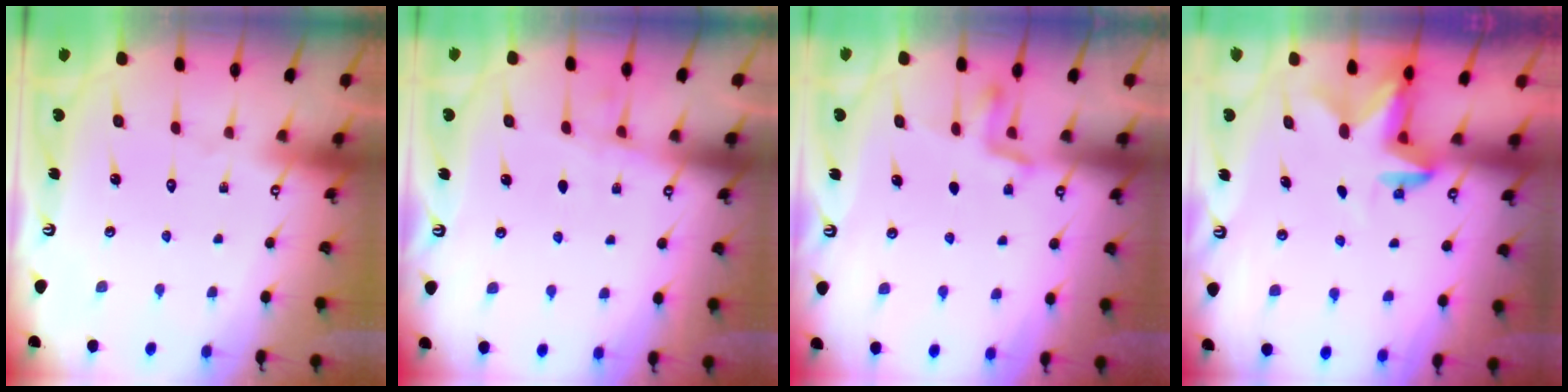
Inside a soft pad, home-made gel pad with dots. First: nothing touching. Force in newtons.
{"total": 3.8, "press": 3.8, "slide": 0.4}
{"total": 3.2, "press": 3.2, "slide": 0.6}
{"total": 2.7, "press": 2.6, "slide": 0.6}